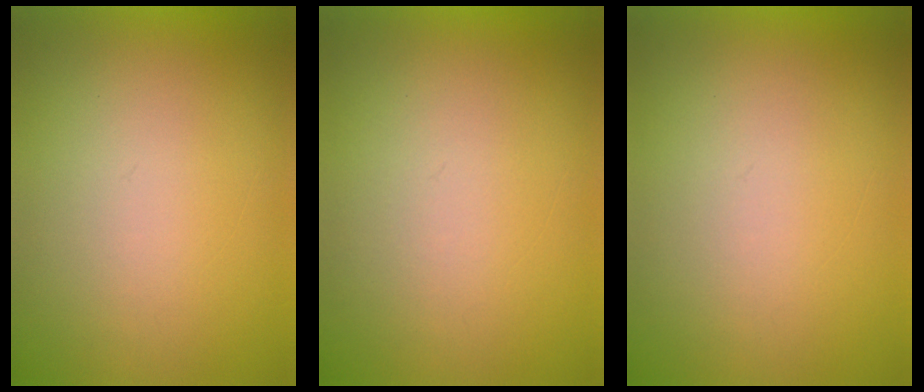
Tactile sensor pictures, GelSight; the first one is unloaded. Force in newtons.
{"total": 1.3}
{"total": 1.1}